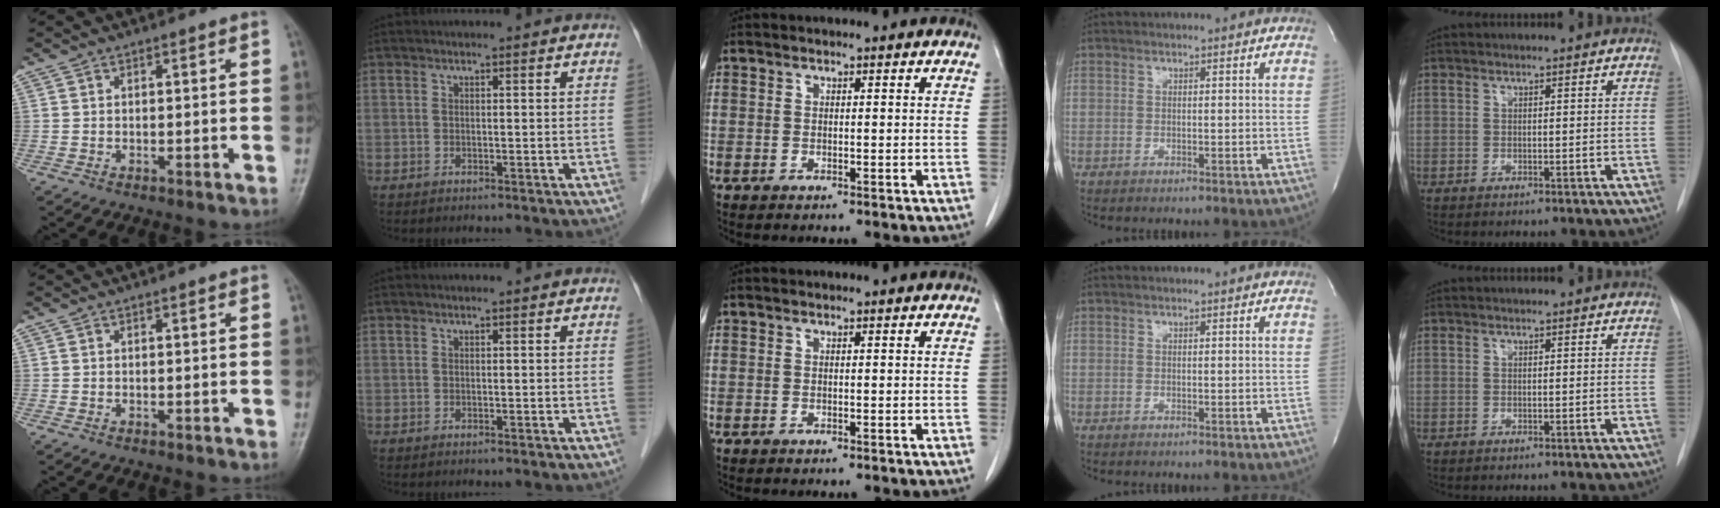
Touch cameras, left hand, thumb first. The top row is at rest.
{}